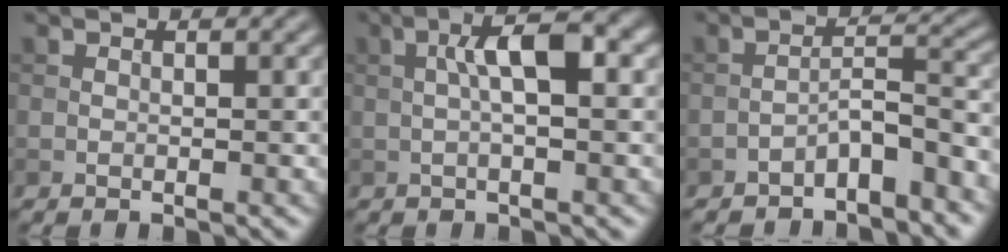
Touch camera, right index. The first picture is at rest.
{"total": 4.8, "force": [0.7, 1.1, 4.6], "torque": [-0.082, 0.013, 0.009]}
{"total": 4.3, "force": [-3.2, 0.9, 2.8], "torque": [-0.045, 0.015, -0.058]}